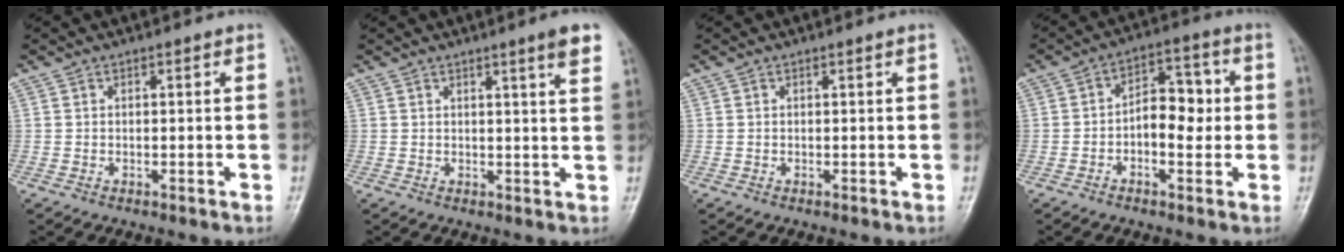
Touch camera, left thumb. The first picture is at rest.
{"total": 4.9, "force": [3.0, 0.0, 3.8], "torque": [-0.045, -0.016, 0.038]}
{"total": 0.0}
{"total": 8.5, "force": [-0.7, 5.0, 6.9], "torque": [-0.081, 0.031, -0.019]}